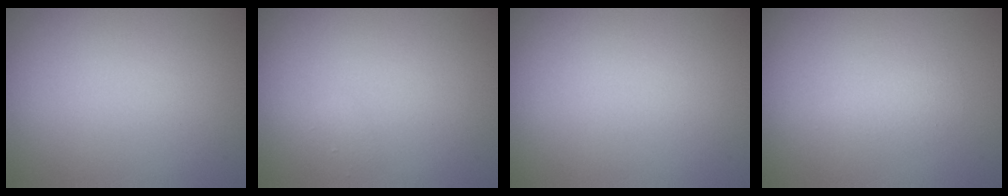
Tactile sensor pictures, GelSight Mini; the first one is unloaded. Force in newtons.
{"total": 0.5, "press": 0.5, "slide": 0.1}
{"total": 0.0}
{"total": 1.4, "press": 1.4, "slide": 0.1}